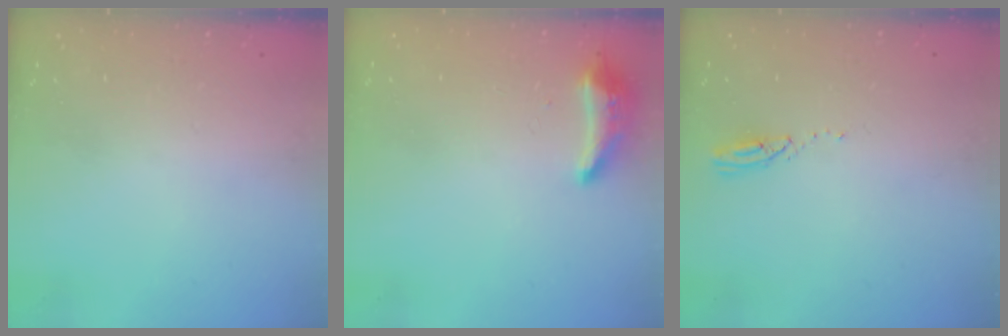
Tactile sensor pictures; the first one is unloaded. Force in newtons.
{"total": 10.1, "press": 9.0, "slide": 4.6}
{"total": 3.0, "press": 3.0, "slide": 0.1}